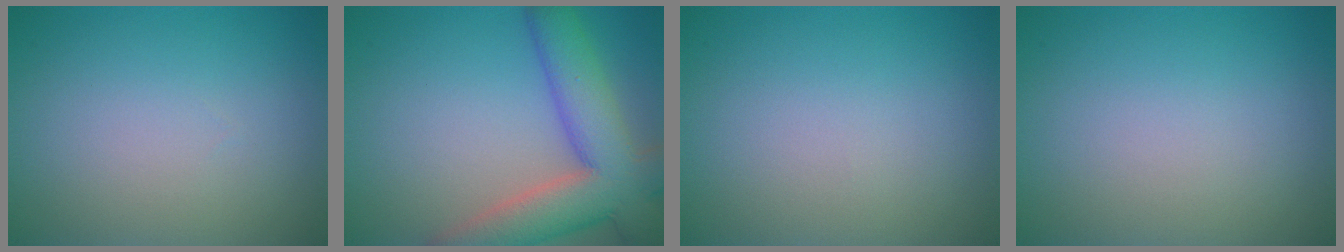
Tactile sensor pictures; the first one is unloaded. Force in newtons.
{"total": 9.0, "press": 9.0, "slide": 0.6}
{"total": 0.0}
{"total": 0.0}